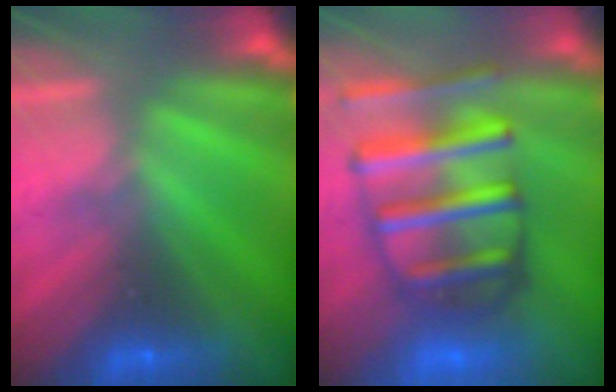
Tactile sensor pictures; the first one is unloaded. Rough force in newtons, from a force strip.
{"total": 7.9}